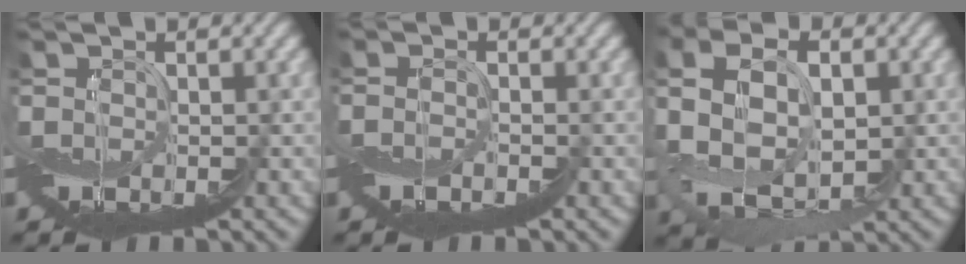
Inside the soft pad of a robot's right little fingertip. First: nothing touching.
{"total": 2.7, "force": [-2.0, -1.6, -1.0], "torque": [-0.001, 0.008, -0.039]}
{"total": 3.6, "force": [0.9, 2.4, 2.5], "torque": [-0.085, 0.016, 0.017]}